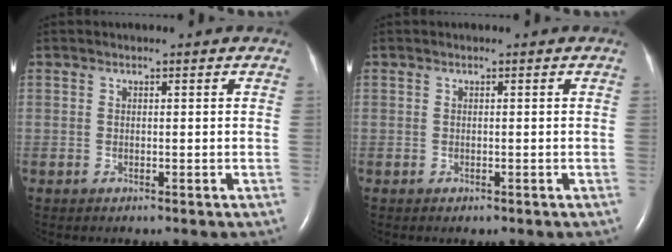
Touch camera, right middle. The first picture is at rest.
{"total": 0.0}